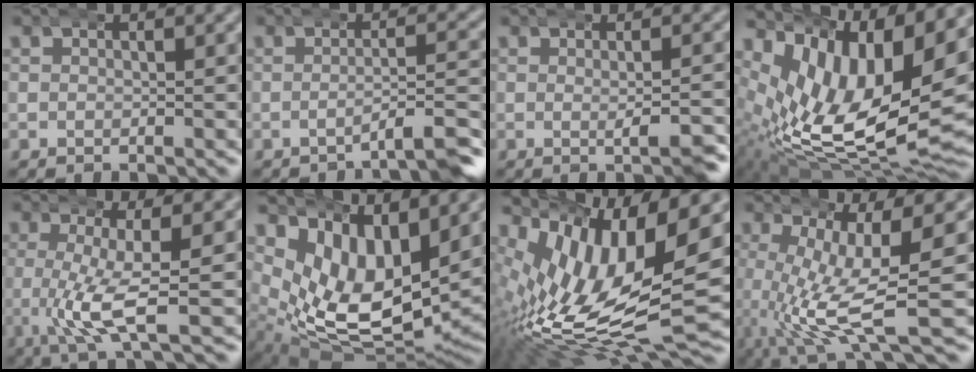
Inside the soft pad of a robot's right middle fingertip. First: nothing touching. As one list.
[{"total": 4.1, "force": [-3.3, -0.1, 2.5], "torque": [-0.026, 0.004, -0.053]}, {"total": 2.0, "force": [-0.5, -0.1, 1.9], "torque": [-0.024, 0.009, -0.016]}, {"total": 18.4, "force": [-0.2, 11.0, 14.7], "torque": [-0.261, -0.040, 0.020]}, {"total": 5.1, "force": [0.4, 0.5, 5.1], "torque": [-0.104, -0.011, 0.008]}, {"total": 14.6, "force": [1.6, 9.6, 10.9], "torque": [-0.206, -0.045, 0.044]}, {"total": 15.0, "force": [-0.3, 8.0, 12.7], "torque": [-0.218, -0.028, 0.015]}, {"total": 8.3, "force": [0.0, 2.8, 7.9], "torque": [-0.148, -0.020, 0.005]}]